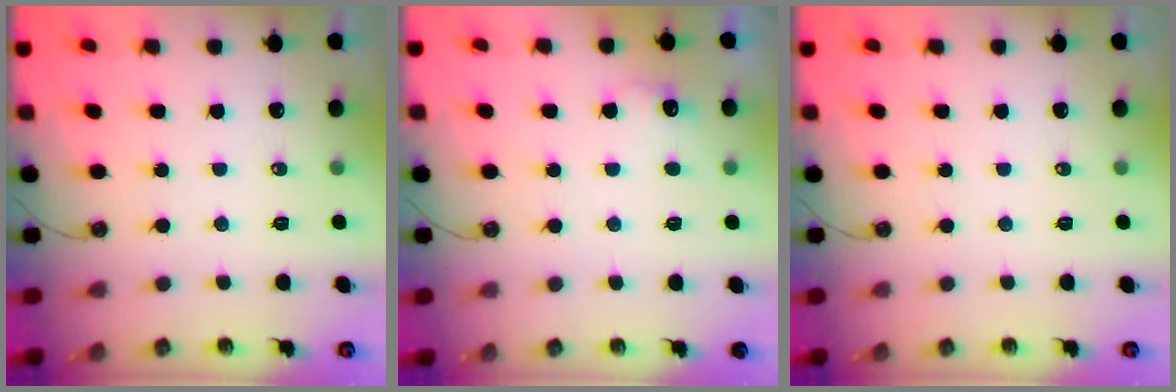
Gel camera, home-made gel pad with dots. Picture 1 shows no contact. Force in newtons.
{"total": 5.0, "press": 4.9, "slide": 1.1}
{"total": 0.0}